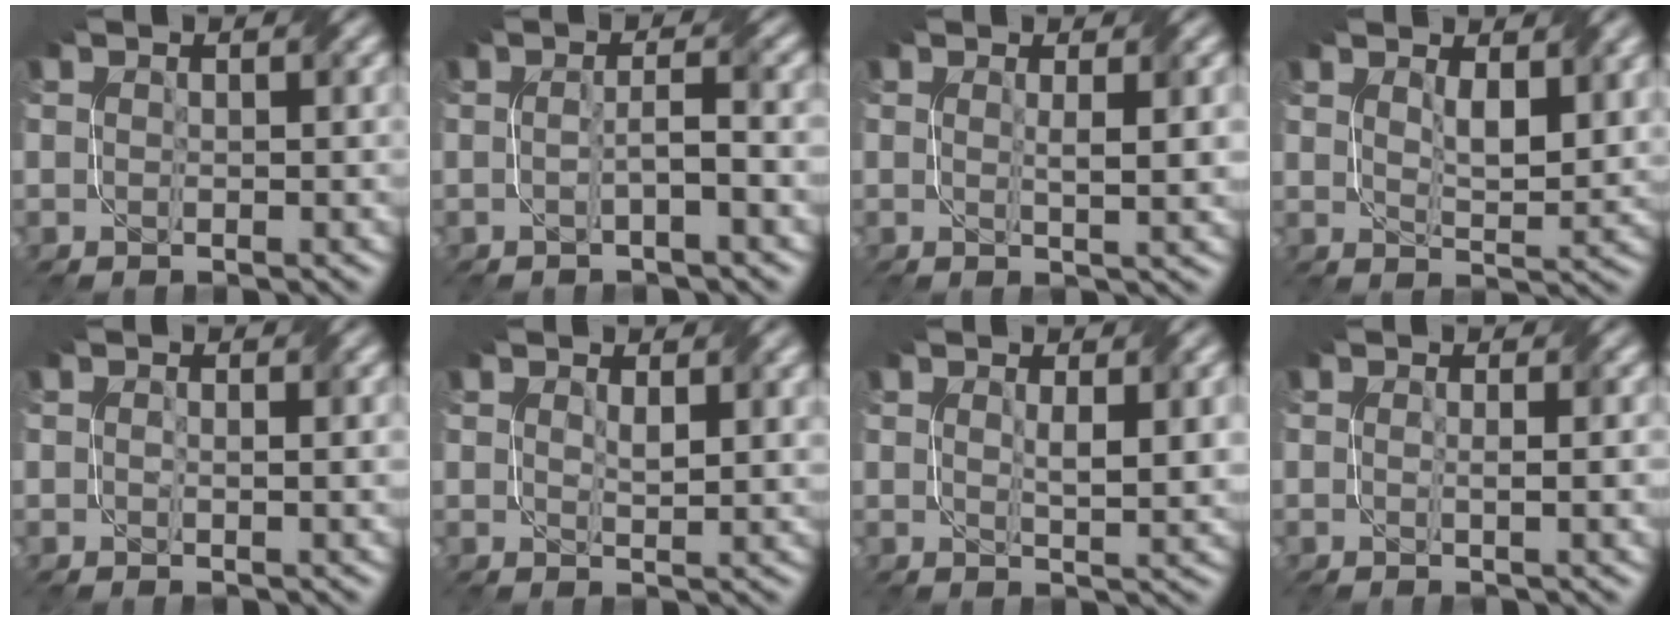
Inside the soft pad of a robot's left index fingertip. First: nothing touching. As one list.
[{"total": 2.5, "force": [-0.4, 0.3, 2.4], "torque": [-0.039, 0.006, -0.015]}, {"total": 2.9, "force": [0.6, 0.5, 2.8], "torque": [-0.038, 0.001, 0.008]}, {"total": 3.5, "force": [1.7, 1.2, 2.8], "torque": [-0.058, -0.006, 0.036]}, {"total": 1.3, "force": [0.3, 0.4, 1.2], "torque": [-0.021, -0.002, 0.007]}, {"total": 1.9, "force": [1.1, 0.6, 1.4], "torque": [-0.028, -0.003, 0.023]}, {"total": 3.0, "force": [1.0, 0.5, 2.8], "torque": [-0.050, -0.002, 0.020]}, {"total": 2.2, "force": [0.2, 0.4, 2.2], "torque": [-0.029, 0.000, -0.001]}]